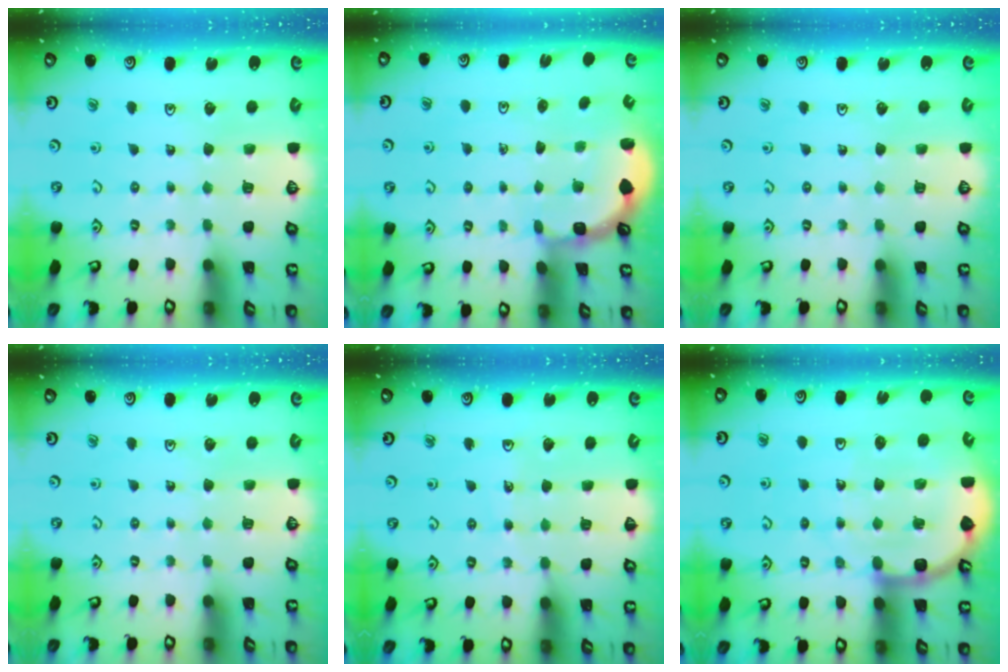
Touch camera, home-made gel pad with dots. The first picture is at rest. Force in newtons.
{"total": 1.9, "press": 1.5, "slide": 1.1}
{"total": 0.0}
{"total": 0.0}
{"total": 3.8, "press": 3.7, "slide": 0.4}
{"total": 9.9, "press": 9.4, "slide": 3.0}